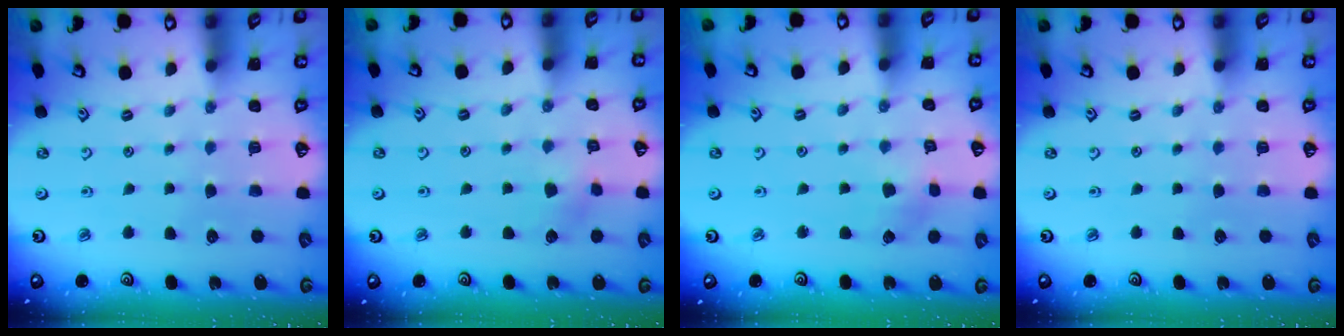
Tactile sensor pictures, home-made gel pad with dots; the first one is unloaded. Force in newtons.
{"total": 3.0, "press": 2.9, "slide": 0.4}
{"total": 2.6, "press": 2.6, "slide": 0.4}
{"total": 0.0}